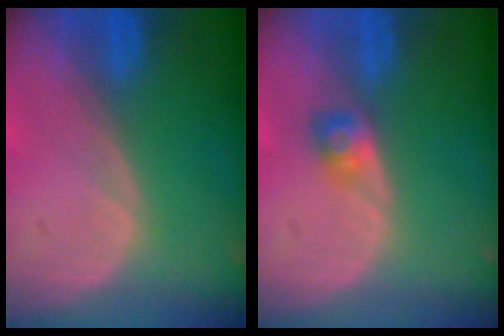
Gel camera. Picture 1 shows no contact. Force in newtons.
{"total": 2.5, "press": 2.4, "slide": 0.7}